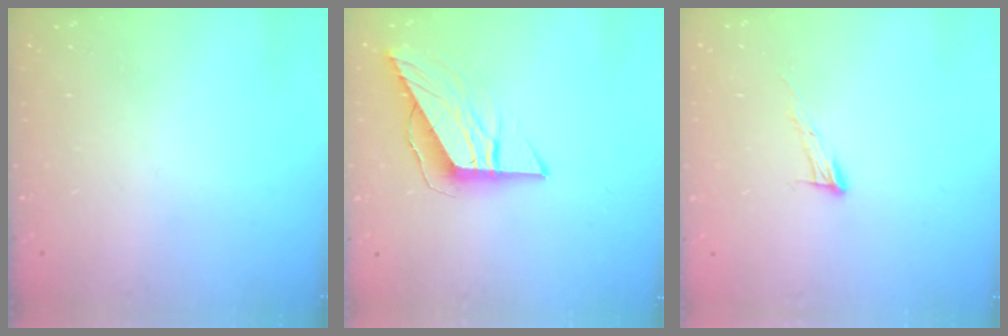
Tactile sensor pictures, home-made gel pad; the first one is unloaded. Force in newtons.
{"total": 8.7, "press": 8.7, "slide": 0.7}
{"total": 6.4, "press": 6.4, "slide": 0.4}